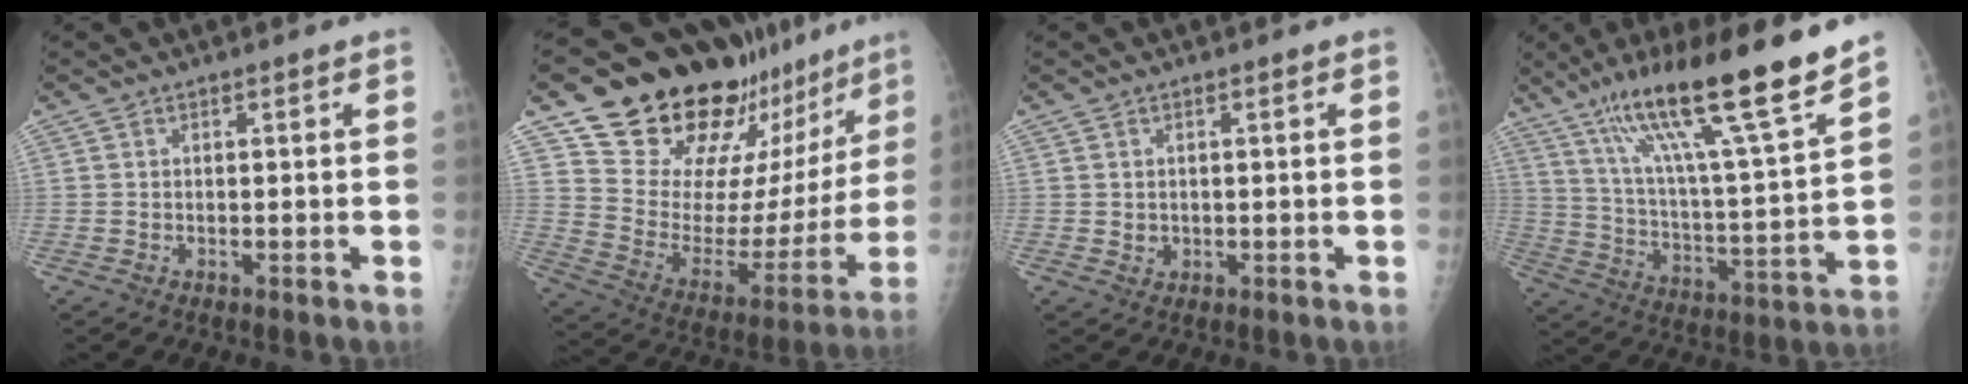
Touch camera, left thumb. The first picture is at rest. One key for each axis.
{"total": 28.6, "fx": 21.7, "fy": 12.9, "fz": 13.5, "tx": -0.169, "ty": -0.097, "tz": 0.319}
{"total": 1.2, "fx": 0.2, "fy": 1.1, "fz": 0.4, "tx": -0.003, "ty": -0.002, "tz": 0.008}
{"total": 21.8, "fx": 15.7, "fy": 1.3, "fz": 15.0, "tx": -0.223, "ty": -0.068, "tz": 0.269}